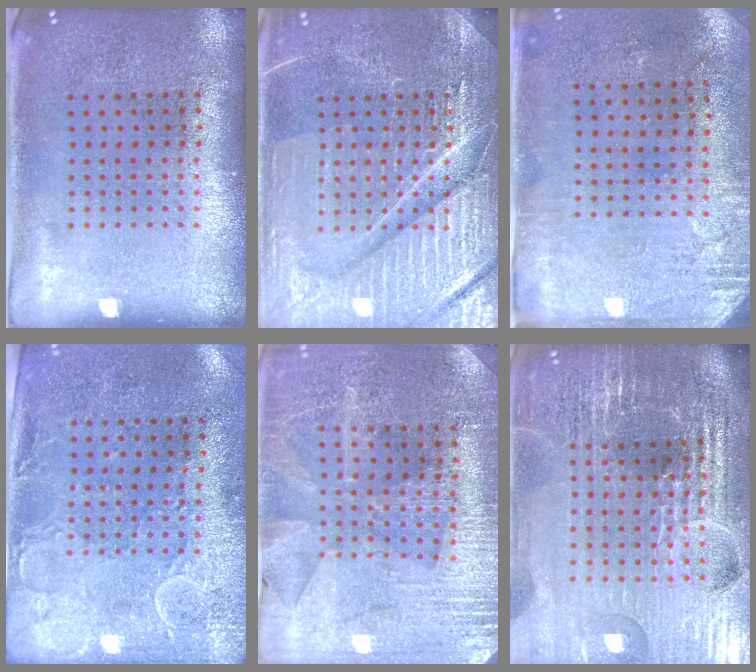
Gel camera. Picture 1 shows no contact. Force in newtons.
{"total": 5.7, "press": 5.6, "slide": 0.7}
{"total": 2.8, "press": 2.3, "slide": 1.6}
{"total": 3.0, "press": 2.3, "slide": 1.9}
{"total": 3.0, "press": 3.0, "slide": 0.6}
{"total": 6.8, "press": 5.9, "slide": 3.2}